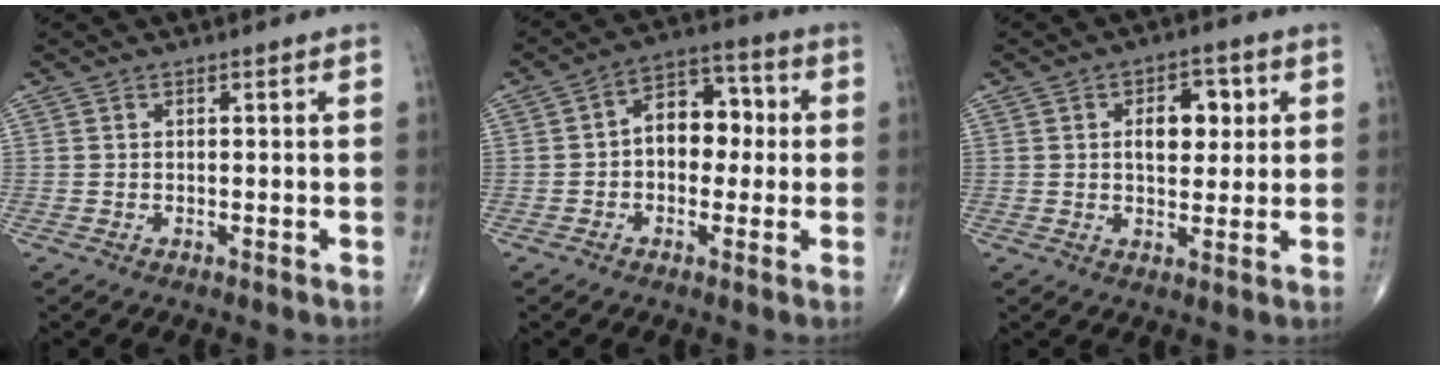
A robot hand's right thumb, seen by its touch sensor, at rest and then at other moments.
{"total": 9.4, "force": [0.0, 6.5, 6.8], "torque": [-0.067, 0.032, -0.012]}
{"total": 7.6, "force": [1.7, 4.6, 5.8], "torque": [-0.055, 0.000, 0.025]}